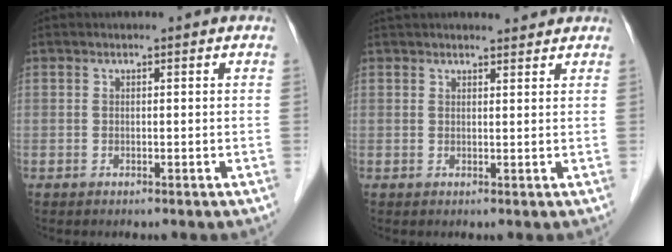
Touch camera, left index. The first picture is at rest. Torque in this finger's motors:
{"motor_torque": [0.47, -0.49, 0.00, 0.00]}